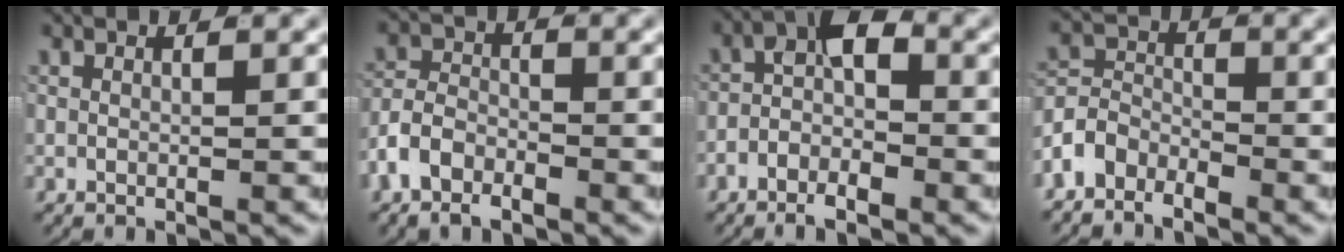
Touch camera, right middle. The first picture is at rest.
{"total": 4.2, "force": [-2.3, 2.9, 2.0], "torque": [-0.031, 0.001, -0.048]}
{"total": 5.0, "force": [-2.1, 2.6, 3.7], "torque": [-0.054, 0.000, -0.045]}
{"total": 5.2, "force": [-3.1, 3.8, 1.7], "torque": [-0.036, -0.020, -0.057]}